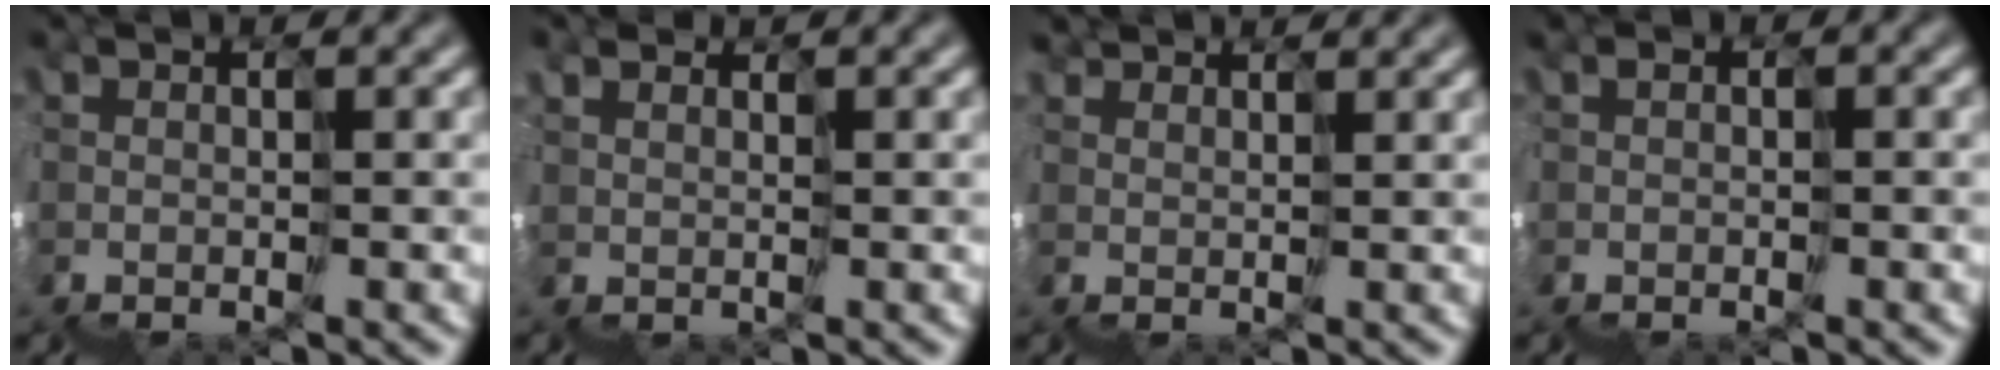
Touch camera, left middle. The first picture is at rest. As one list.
[{"total": 2.9, "force": [1.1, -1.0, -2.5], "torque": [0.022, 0.017, 0.020]}, {"total": 2.8, "force": [2.7, 0.1, -0.4], "torque": [0.011, 0.031, 0.042]}, {"total": 0.8, "force": [-0.7, 0.3, 0.3], "torque": [-0.027, -0.008, -0.002]}]